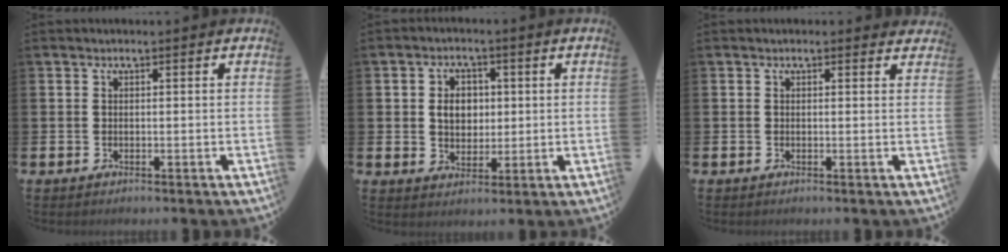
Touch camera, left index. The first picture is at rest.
{"total": 4.3, "force": [0.9, 3.4, 2.4], "torque": [-0.041, 0.009, 0.008]}
{"total": 0.0}